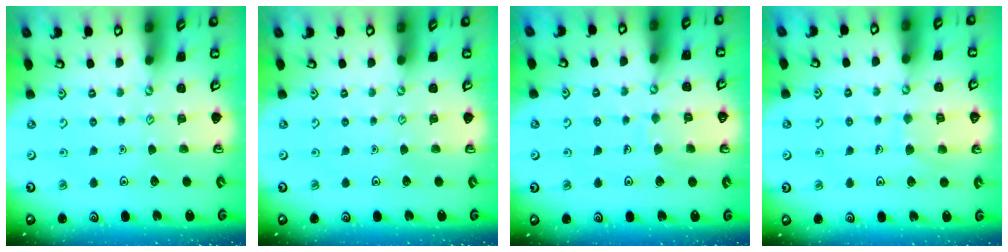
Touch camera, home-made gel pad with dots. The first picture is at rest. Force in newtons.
{"total": 0.0}
{"total": 5.9, "press": 5.9, "slide": 0.2}
{"total": 7.2, "press": 7.2, "slide": 0.5}